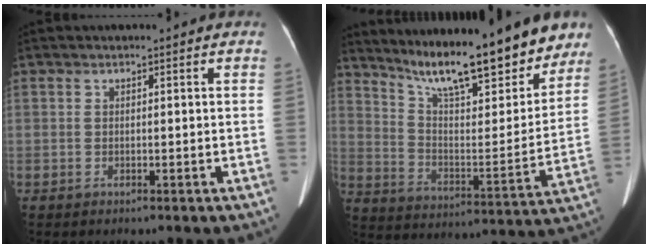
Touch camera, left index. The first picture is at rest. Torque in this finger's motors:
{"motor_torque": [0.97, -1.17, 0.85, 0.19]}